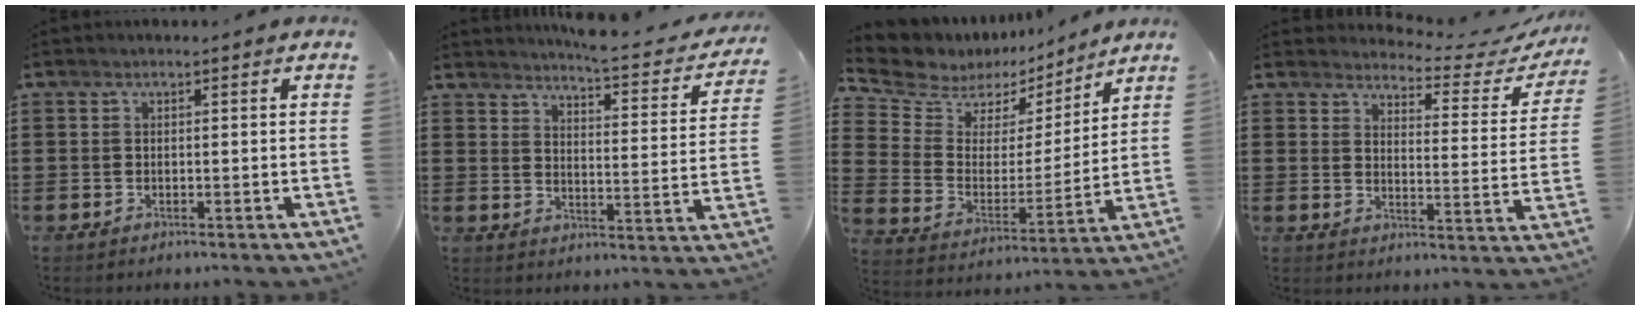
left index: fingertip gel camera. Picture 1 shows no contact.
{"total": 4.6, "force": [4.4, -0.3, 1.4], "torque": [-0.042, -0.032, 0.069]}
{"total": 6.4, "force": [5.3, 3.6, 0.1], "torque": [-0.049, -0.042, 0.091]}
{"total": 3.5, "force": [3.3, 0.5, 1.1], "torque": [-0.036, -0.026, 0.049]}